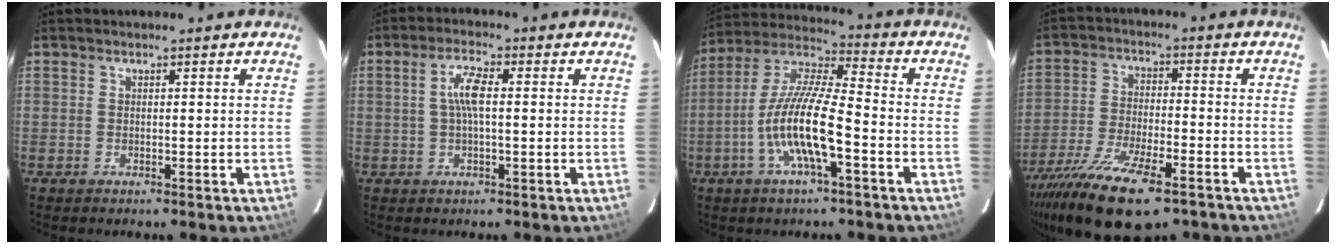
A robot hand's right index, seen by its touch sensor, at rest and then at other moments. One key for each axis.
{"total": 4.6, "fx": 0.3, "fy": 1.1, "fz": 4.5, "tx": -0.087, "ty": 0.008, "tz": 0.007}
{"total": 13.2, "fx": -4.8, "fy": 2.4, "fz": 12.1, "tx": -0.242, "ty": -0.003, "tz": -0.095}
{"total": 18.9, "fx": -13.3, "fy": 6.0, "fz": 12.1, "tx": -0.245, "ty": -0.054, "tz": -0.229}